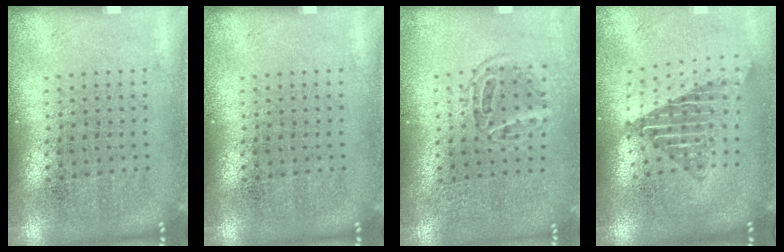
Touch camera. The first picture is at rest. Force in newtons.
{"total": 0.0}
{"total": 1.2, "press": 1.0, "slide": 0.6}
{"total": 1.6, "press": 1.3, "slide": 0.9}